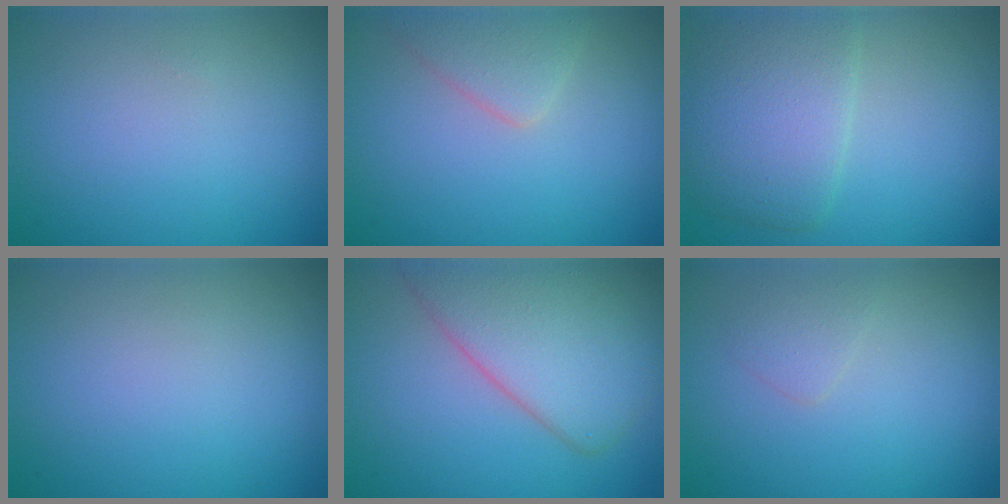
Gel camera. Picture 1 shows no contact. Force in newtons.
{"total": 2.4, "press": 2.3, "slide": 0.2}
{"total": 5.1, "press": 5.1, "slide": 0.2}
{"total": 0.0}
{"total": 6.4, "press": 6.4, "slide": 0.4}
{"total": 1.2, "press": 1.2, "slide": 0.1}